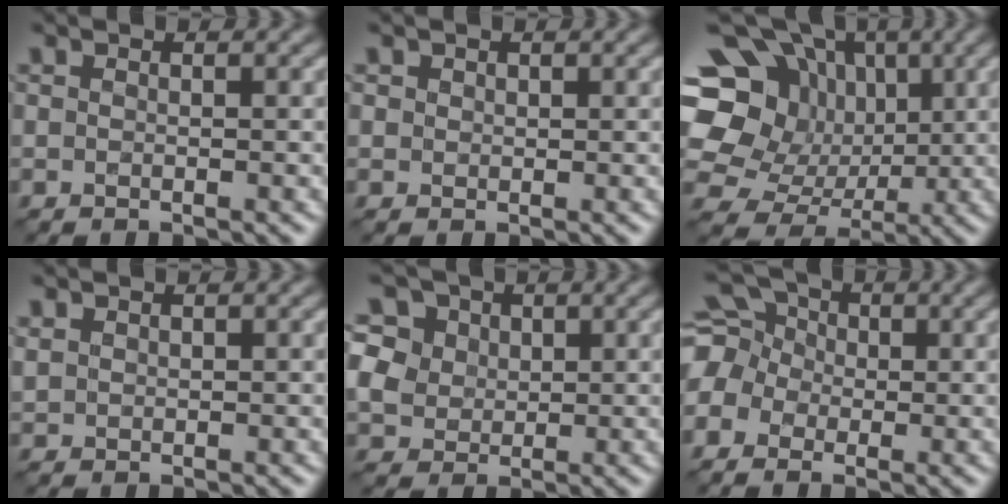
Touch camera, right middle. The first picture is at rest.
{"total": 0.7, "force": [0.2, 0.4, -0.5], "torque": [0.010, -0.001, 0.008]}
{"total": 14.8, "force": [3.4, 13.0, 6.2], "torque": [-0.150, 0.045, 0.050]}
{"total": 0.7, "force": [0.4, 0.5, -0.2], "torque": [-0.001, 0.003, 0.017]}
{"total": 6.5, "force": [3.0, 5.2, 2.6], "torque": [-0.064, 0.031, 0.042]}
{"total": 6.6, "force": [-1.0, 5.8, 3.1], "torque": [-0.084, 0.034, -0.052]}